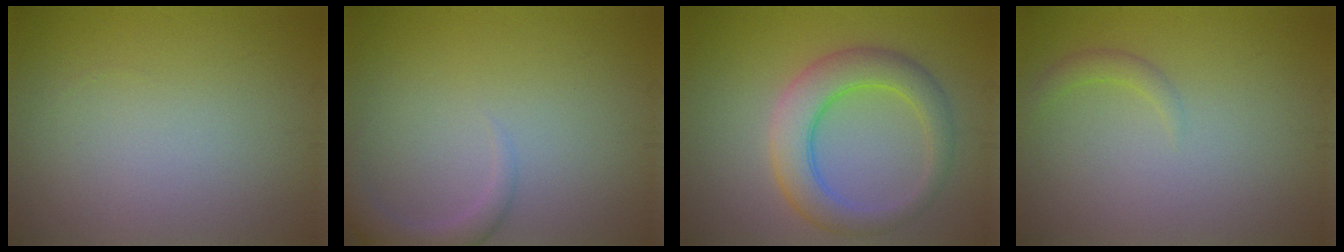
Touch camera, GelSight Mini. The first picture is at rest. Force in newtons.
{"total": 2.3, "press": 2.3, "slide": 0.3}
{"total": 5.4, "press": 5.4, "slide": 0.0}
{"total": 1.1, "press": 1.1, "slide": 0.1}